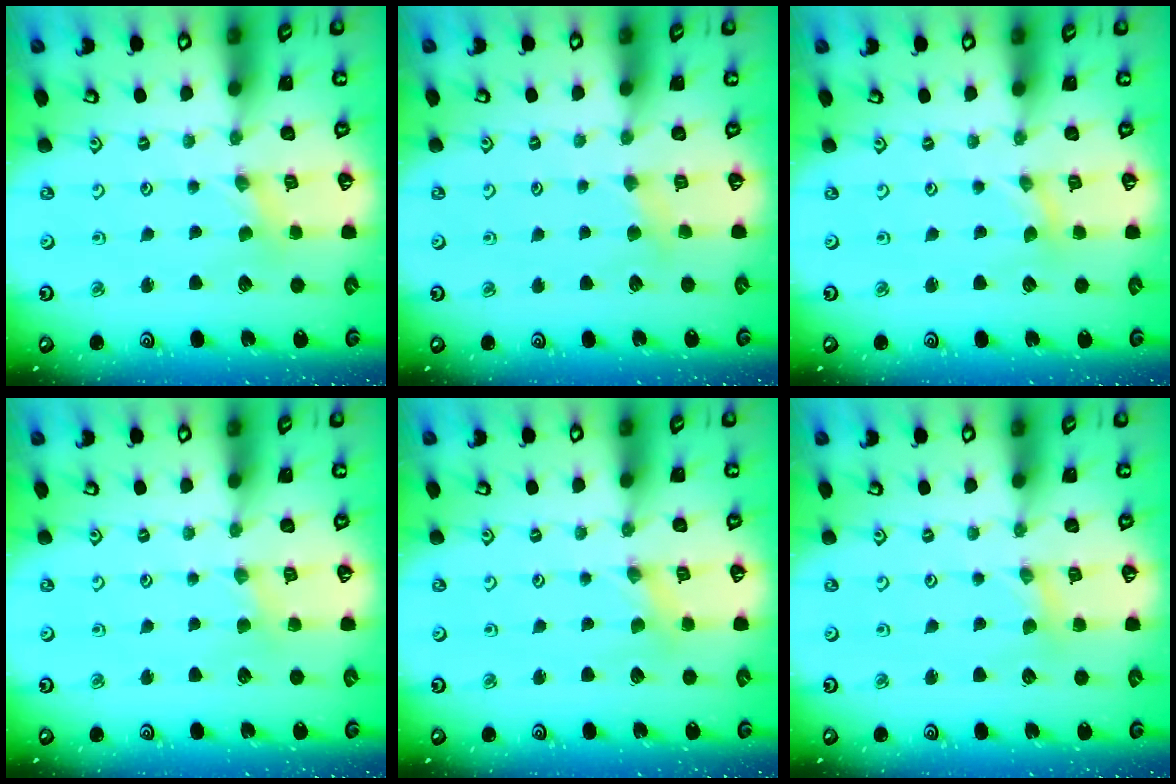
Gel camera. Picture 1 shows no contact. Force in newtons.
{"total": 4.1, "press": 4.0, "slide": 0.6}
{"total": 0.0}
{"total": 1.9, "press": 1.8, "slide": 0.3}
{"total": 0.0}
{"total": 1.2, "press": 1.2, "slide": 0.1}